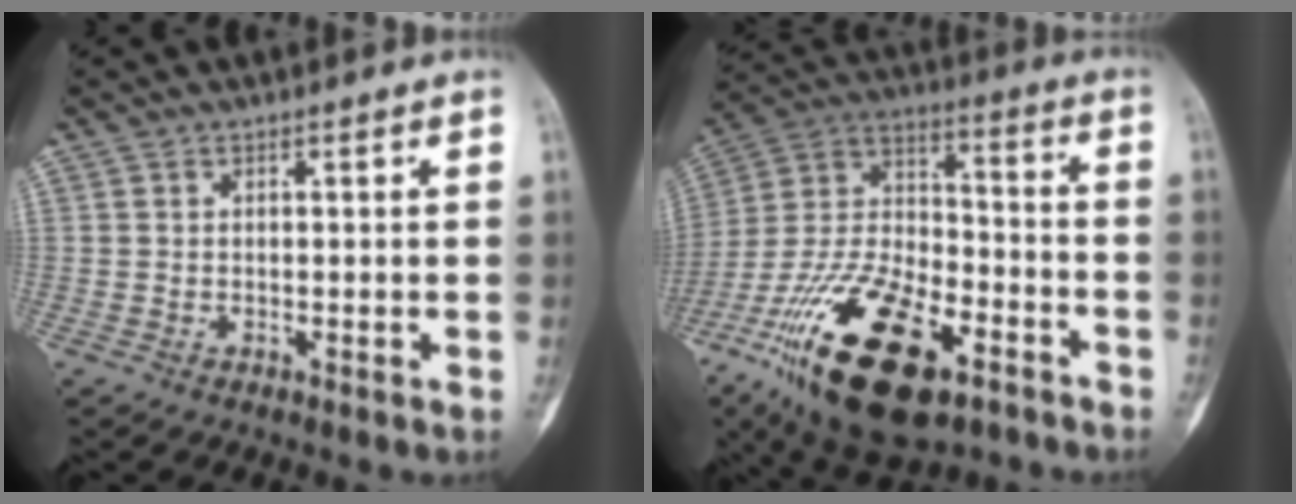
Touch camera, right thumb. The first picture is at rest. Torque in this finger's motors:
{"motor_torque": [0.86, 0.89, 1.84, -0.92, 0.19]}